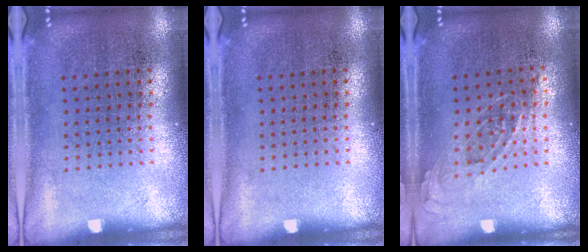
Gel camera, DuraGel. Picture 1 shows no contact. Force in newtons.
{"total": 0.0}
{"total": 0.8, "press": 0.7, "slide": 0.3}